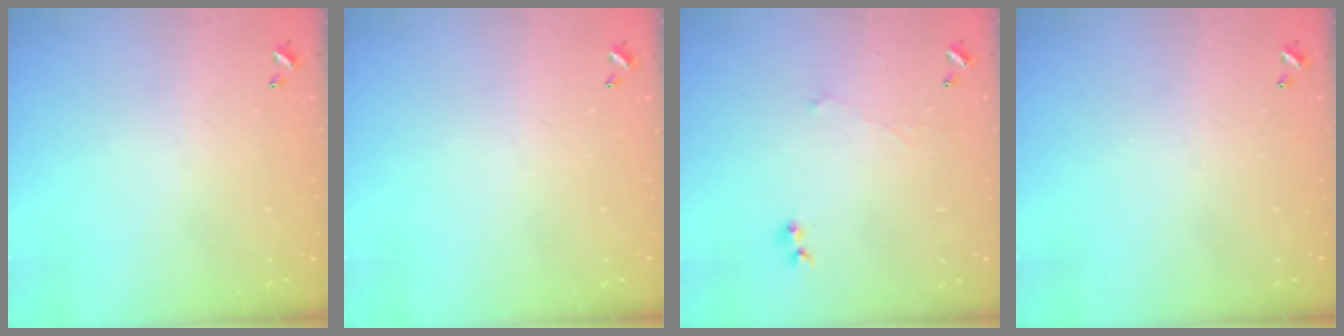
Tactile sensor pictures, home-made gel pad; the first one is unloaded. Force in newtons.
{"total": 0.0}
{"total": 0.8, "press": 0.4, "slide": 0.7}
{"total": 0.0}